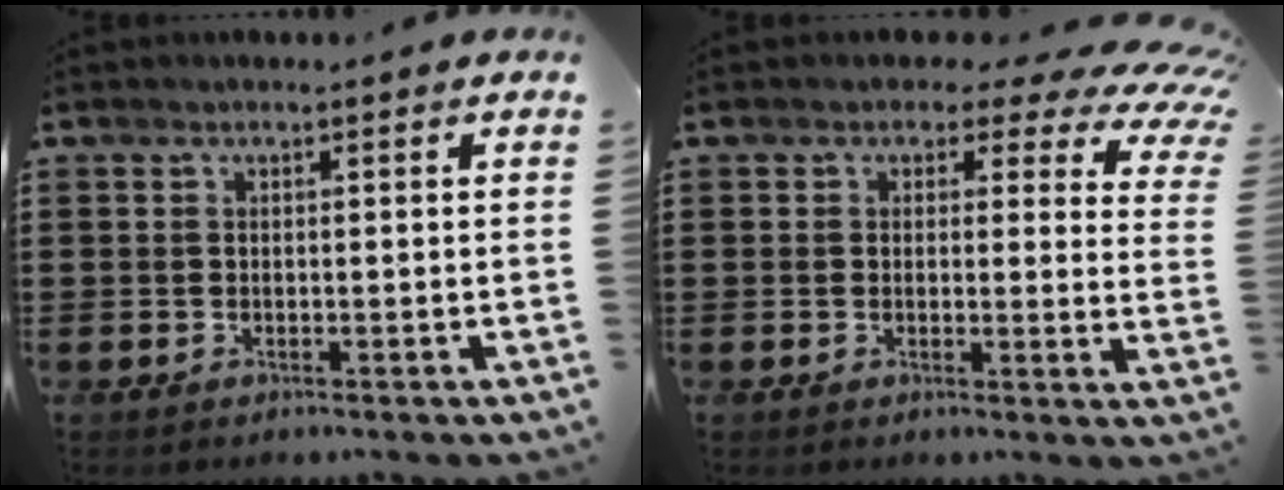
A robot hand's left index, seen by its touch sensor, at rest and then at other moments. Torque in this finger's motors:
{"motor_torque": [2.14, 0.00, 0.53, -0.01]}